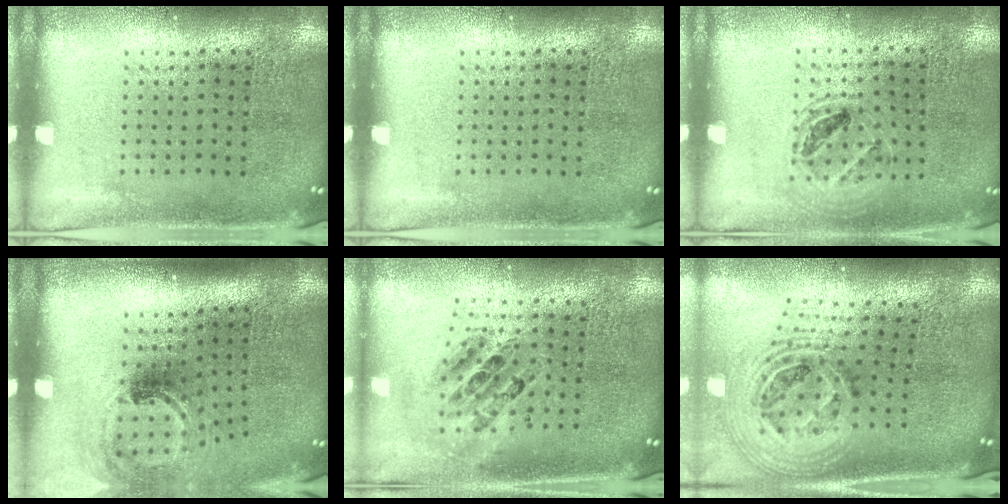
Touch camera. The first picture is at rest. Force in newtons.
{"total": 0.0}
{"total": 1.1, "press": 1.1, "slide": 0.4}
{"total": 1.5, "press": 1.1, "slide": 0.9}
{"total": 0.7, "press": 0.7, "slide": 0.1}
{"total": 2.2, "press": 1.7, "slide": 1.5}